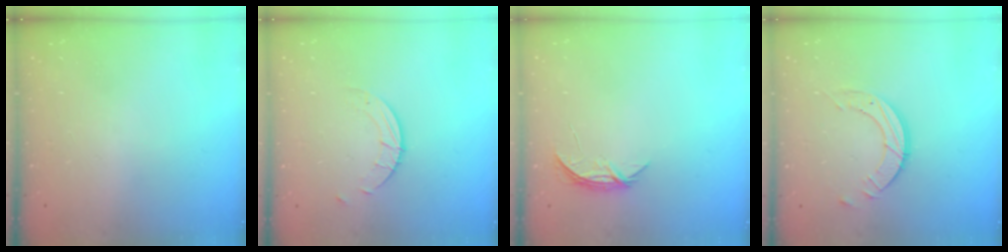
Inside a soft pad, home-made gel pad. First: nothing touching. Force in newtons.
{"total": 2.6, "press": 2.6, "slide": 0.2}
{"total": 4.4, "press": 4.3, "slide": 0.5}
{"total": 7.1, "press": 7.1, "slide": 0.7}